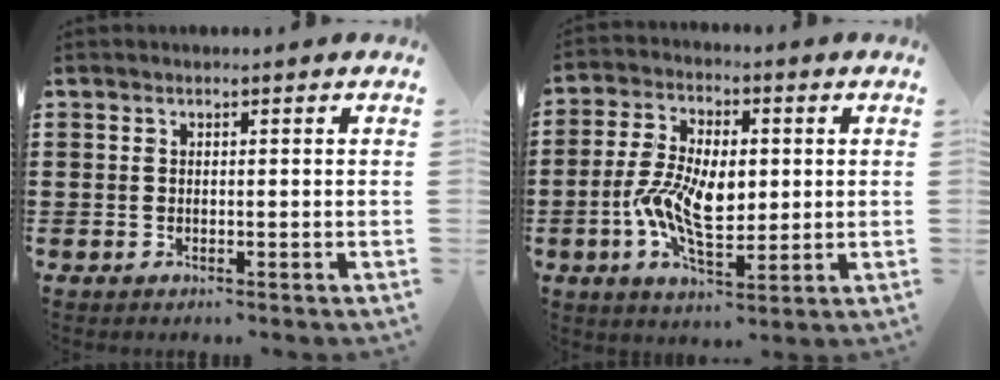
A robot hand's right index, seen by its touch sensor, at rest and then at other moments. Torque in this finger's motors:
{"motor_torque": [1.76, 0.38, 1.05, 0.21]}